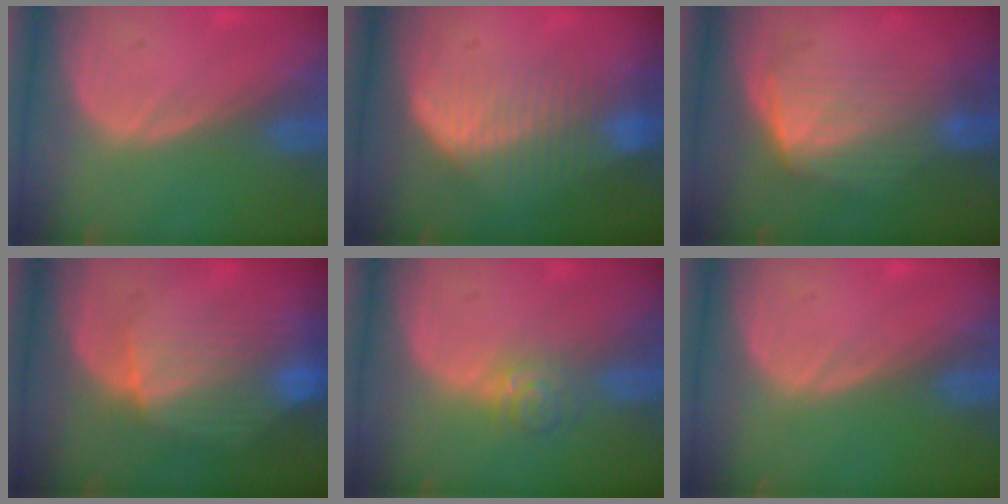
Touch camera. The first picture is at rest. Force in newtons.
{"total": 7.1, "press": 6.5, "slide": 2.8}
{"total": 6.8, "press": 6.4, "slide": 2.5}
{"total": 8.9, "press": 8.0, "slide": 3.9}
{"total": 3.6, "press": 3.4, "slide": 1.2}
{"total": 0.0}